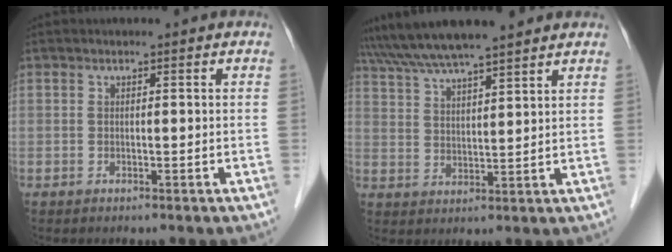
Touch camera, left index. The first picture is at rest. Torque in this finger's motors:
{"motor_torque": [1.16, -0.99, 1.03, 0.21]}